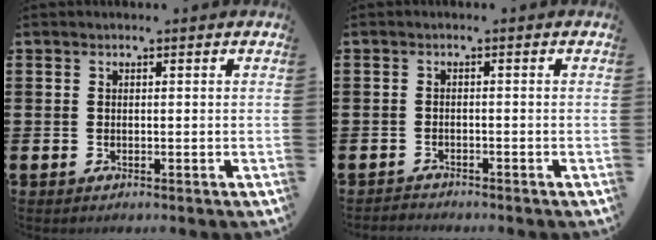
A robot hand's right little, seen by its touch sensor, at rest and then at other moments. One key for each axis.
{"total": 1.1, "fx": -1.1, "fy": 0.1, "fz": -0.2, "tx": 0.000, "ty": 0.003, "tz": -0.024}